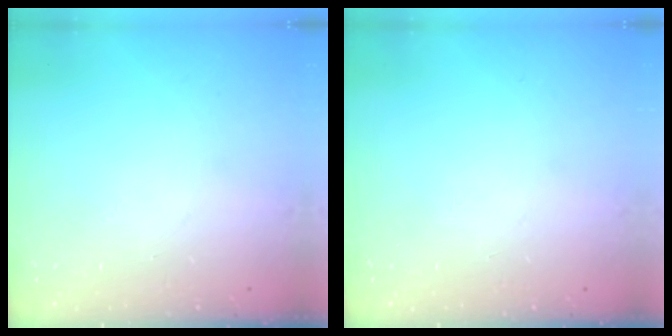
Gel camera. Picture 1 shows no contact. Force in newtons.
{"total": 0.0}